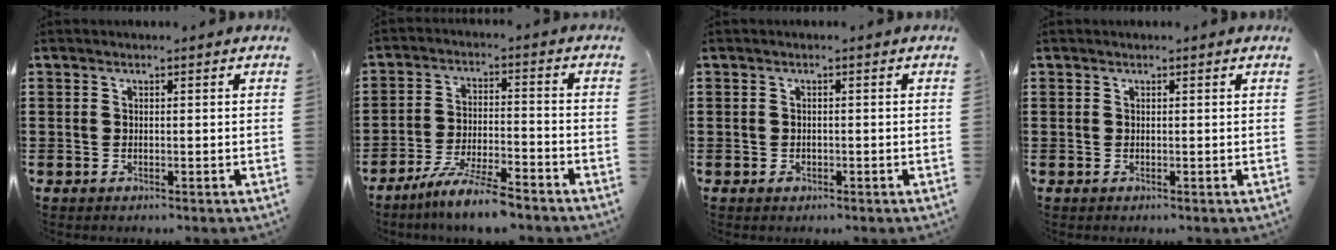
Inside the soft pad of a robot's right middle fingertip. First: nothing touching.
{"total": 7.5, "force": [-6.5, 0.2, 3.8], "torque": [-0.075, -0.004, -0.122]}
{"total": 0.7, "force": [-0.4, 0.5, 0.3], "torque": [-0.007, 0.001, -0.008]}
{"total": 0.0}